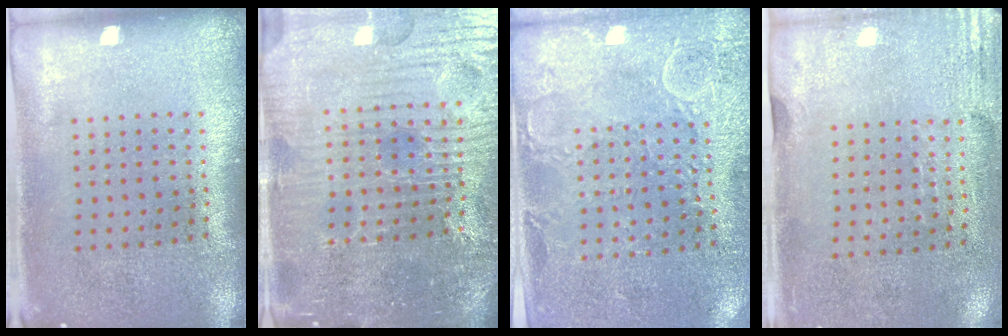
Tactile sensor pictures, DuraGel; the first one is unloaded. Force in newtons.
{"total": 5.6, "press": 5.3, "slide": 1.9}
{"total": 2.8, "press": 2.7, "slide": 0.8}
{"total": 2.9, "press": 2.5, "slide": 1.5}